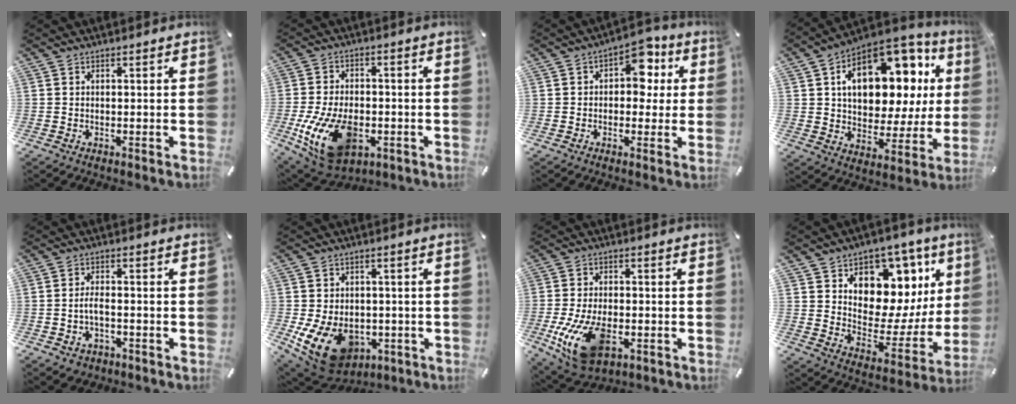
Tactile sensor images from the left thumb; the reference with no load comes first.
{"total": 17.2, "force": [-4.7, 10.8, 12.6], "torque": [-0.246, 0.006, -0.073]}
{"total": 8.9, "force": [2.2, 6.0, 6.2], "torque": [-0.078, -0.003, 0.033]}
{"total": 18.7, "force": [7.4, 12.0, 12.2], "torque": [-0.181, -0.042, 0.130]}
{"total": 4.0, "force": [-1.4, 2.5, 2.9], "torque": [-0.058, 0.009, -0.027]}
{"total": 13.8, "force": [-5.2, 9.8, 8.2], "torque": [-0.155, 0.019, -0.087]}
{"total": 14.8, "force": [-4.4, 8.7, 11.2], "torque": [-0.232, -0.002, -0.073]}
{"total": 11.9, "force": [6.4, 8.8, 4.9], "torque": [-0.057, -0.078, 0.112]}